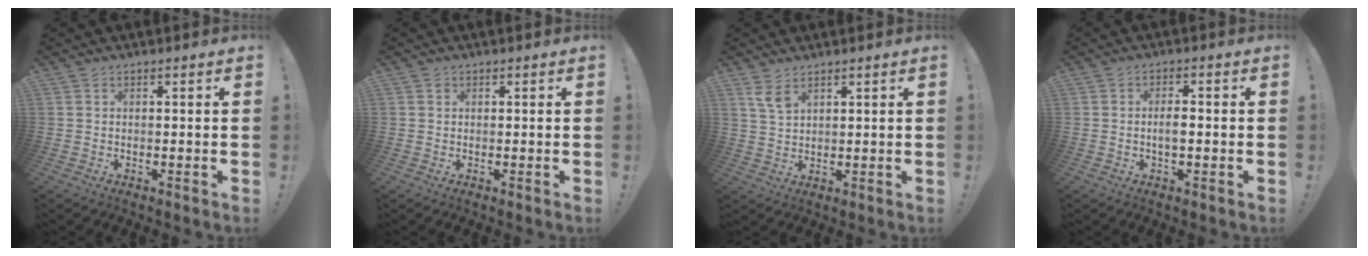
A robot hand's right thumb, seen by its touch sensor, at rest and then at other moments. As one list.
[{"total": 0.6, "force": [0.4, 0.5, 0.1], "torque": [-0.003, 0.001, 0.008]}, {"total": 4.9, "force": [3.4, 2.0, 3.0], "torque": [-0.048, -0.018, 0.061]}, {"total": 3.4, "force": [-0.6, 1.4, 3.0], "torque": [-0.054, 0.002, -0.016]}]